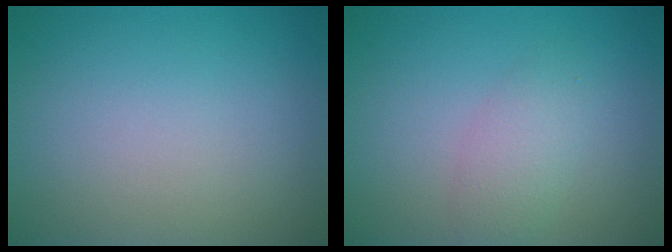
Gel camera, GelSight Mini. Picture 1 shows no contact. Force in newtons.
{"total": 2.3, "press": 2.3, "slide": 0.1}